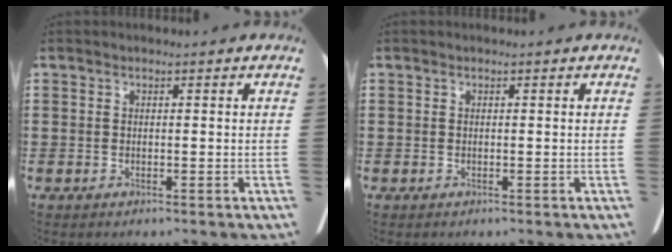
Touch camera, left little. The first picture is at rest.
{"total": 0.0}